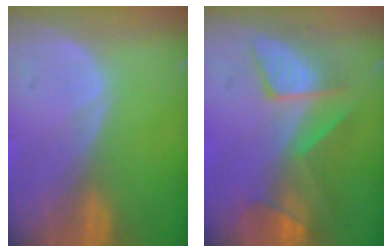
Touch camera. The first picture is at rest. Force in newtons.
{"total": 7.5, "press": 7.4, "slide": 1.2}